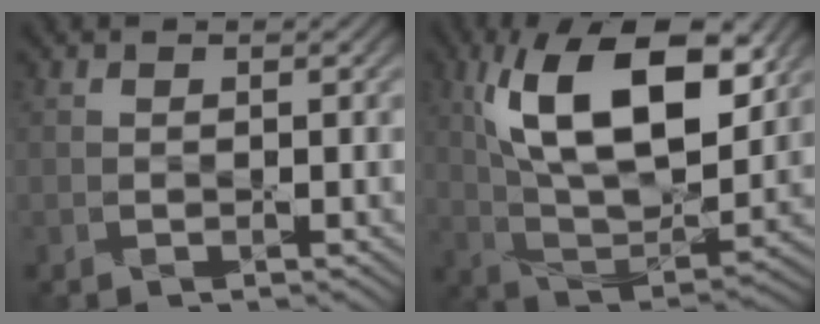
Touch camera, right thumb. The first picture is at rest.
{"total": 16.3, "force": [6.4, 7.8, 12.8], "torque": [-0.250, 0.004, 0.117]}